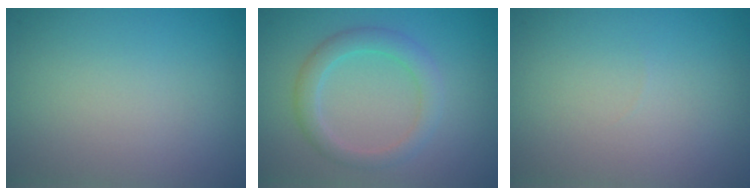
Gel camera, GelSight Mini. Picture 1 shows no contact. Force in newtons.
{"total": 2.9, "press": 2.8, "slide": 0.1}
{"total": 0.0}